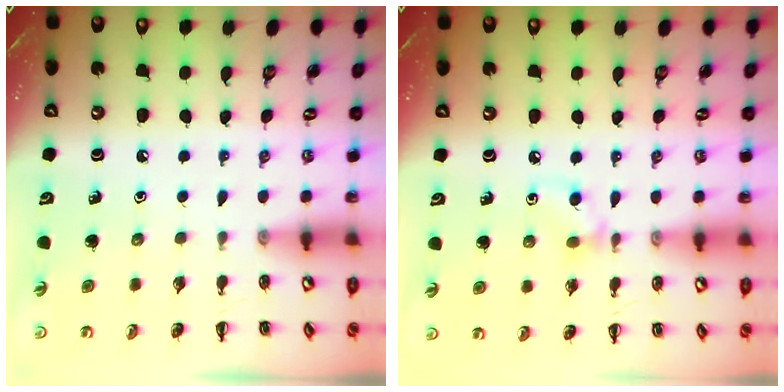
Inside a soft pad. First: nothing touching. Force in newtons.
{"total": 5.9, "press": 5.6, "slide": 1.8}